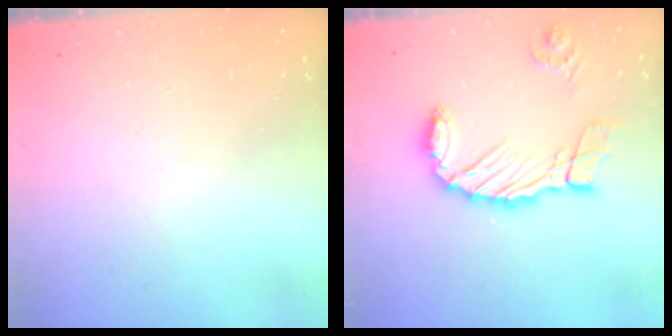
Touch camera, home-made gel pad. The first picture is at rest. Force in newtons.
{"total": 12.8, "press": 12.7, "slide": 1.6}